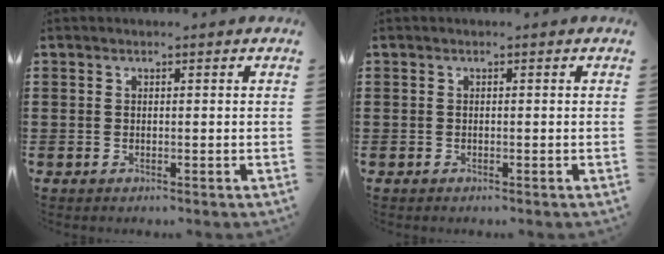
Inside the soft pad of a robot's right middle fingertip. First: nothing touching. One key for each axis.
{"total": 0.0}